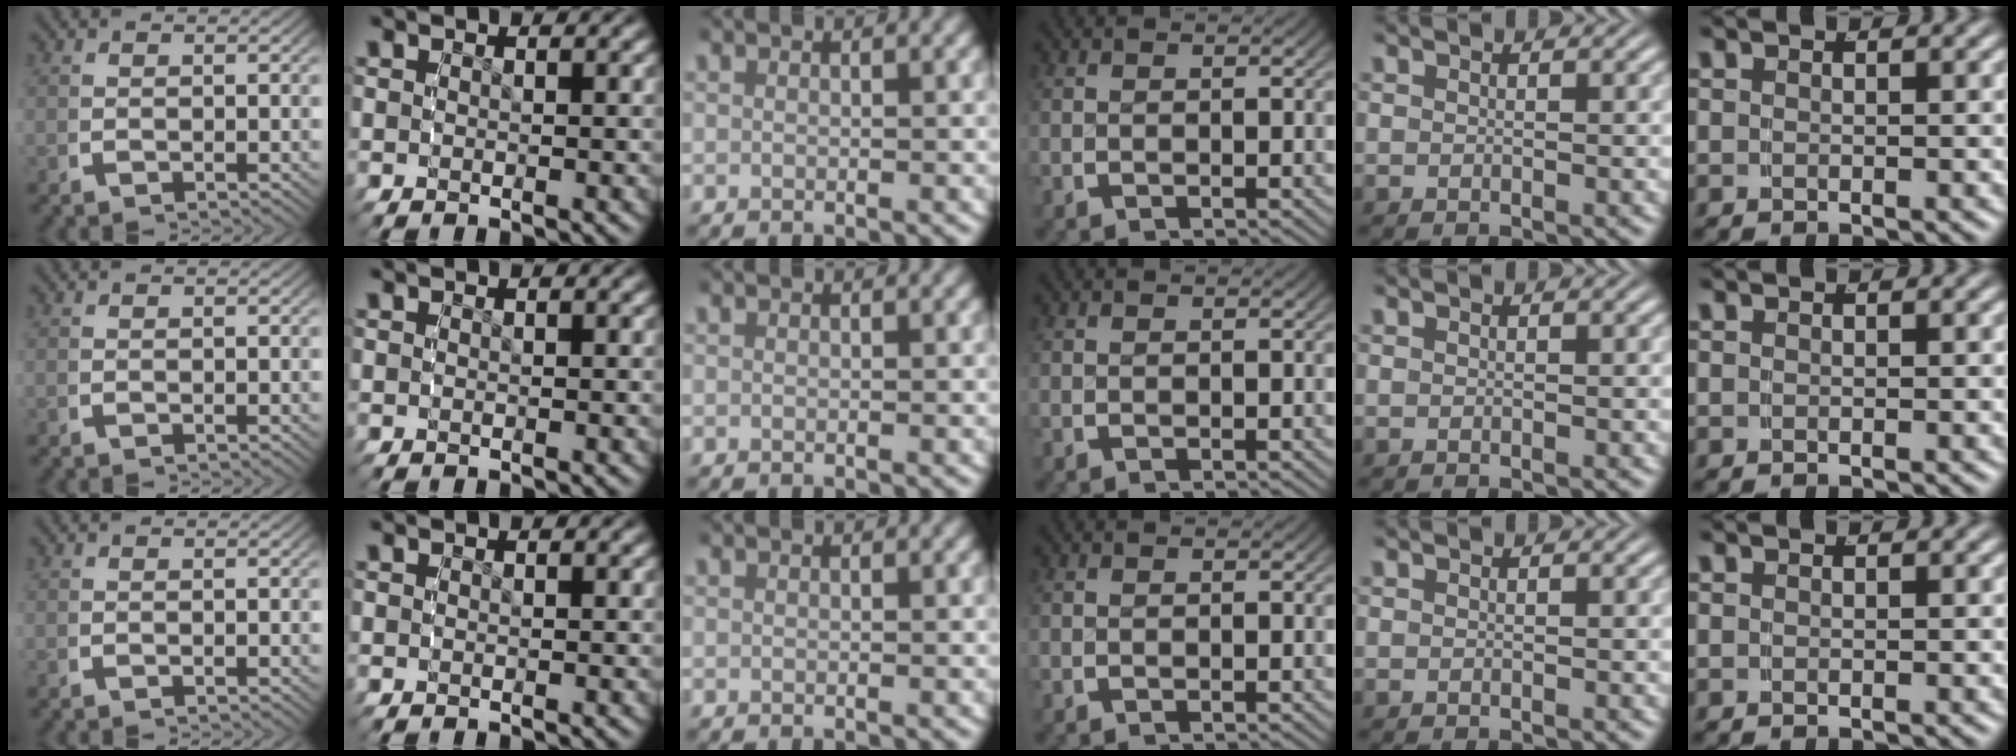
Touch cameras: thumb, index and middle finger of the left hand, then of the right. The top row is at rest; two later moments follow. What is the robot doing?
{"motion": "reach", "object": "shoes"}